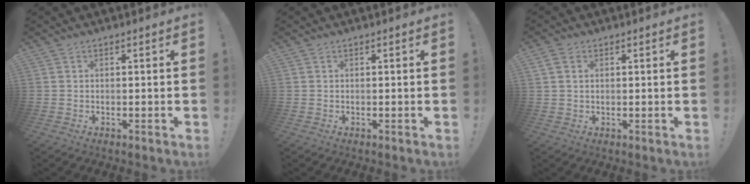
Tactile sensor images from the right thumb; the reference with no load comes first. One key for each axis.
{"total": 0.0}
{"total": 2.9, "fx": 1.2, "fy": 1.9, "fz": 1.9, "tx": -0.033, "ty": 0.004, "tz": 0.022}